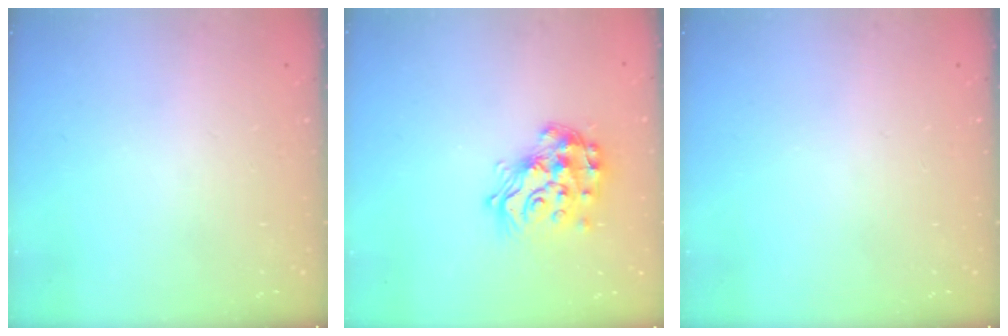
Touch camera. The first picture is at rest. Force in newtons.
{"total": 17.6, "press": 17.6, "slide": 1.2}
{"total": 0.0}